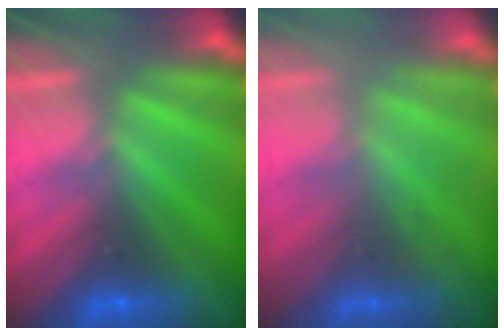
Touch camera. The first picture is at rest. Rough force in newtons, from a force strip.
{"total": 2.2}